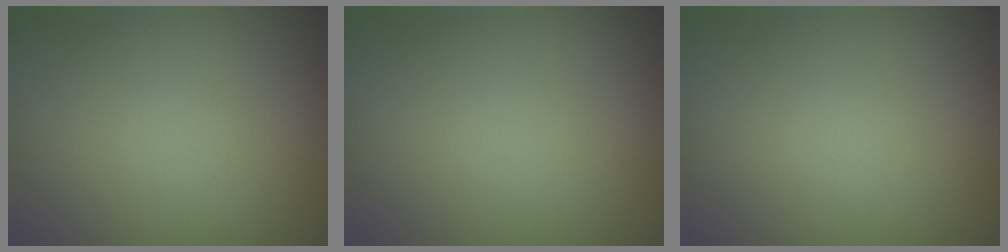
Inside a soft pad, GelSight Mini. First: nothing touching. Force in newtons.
{"total": 0.0}
{"total": 0.0}